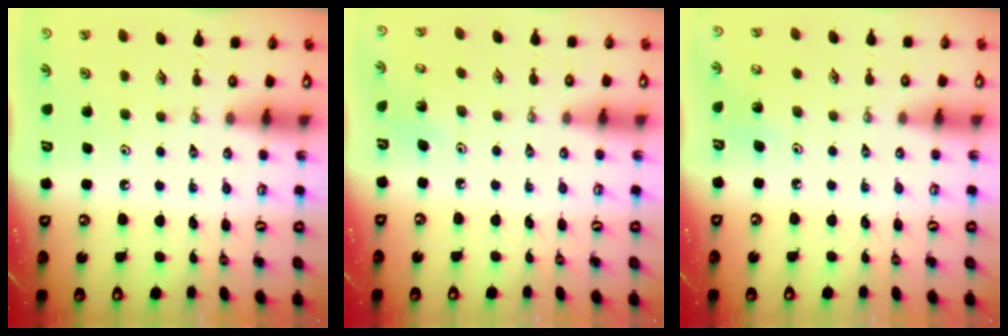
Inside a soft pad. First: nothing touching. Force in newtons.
{"total": 4.3, "press": 4.3, "slide": 0.3}
{"total": 4.7, "press": 4.6, "slide": 0.7}